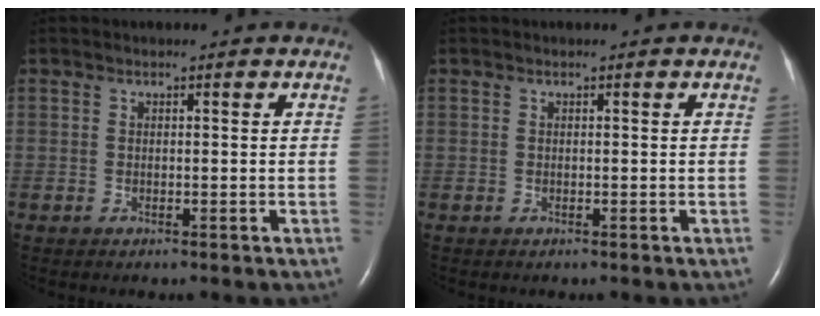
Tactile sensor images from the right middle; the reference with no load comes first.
{"total": 0.0}